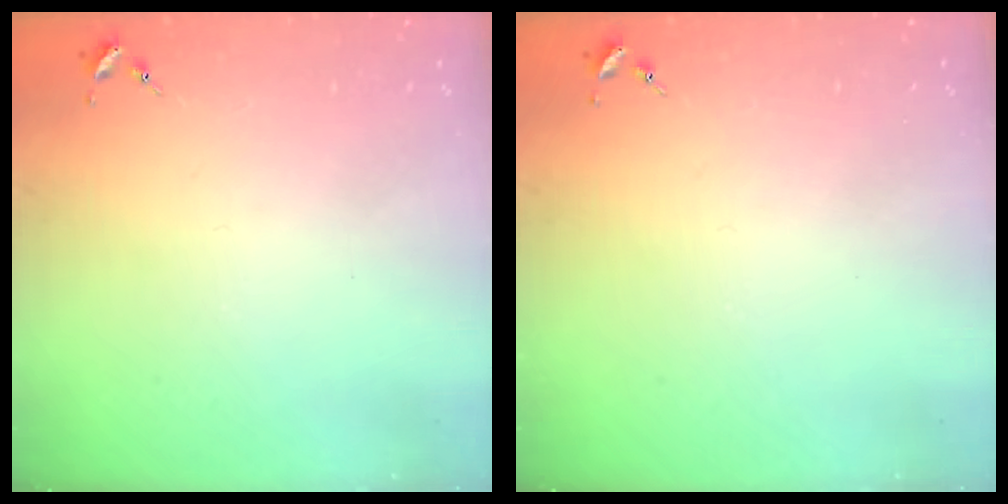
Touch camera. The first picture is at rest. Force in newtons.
{"total": 0.0}